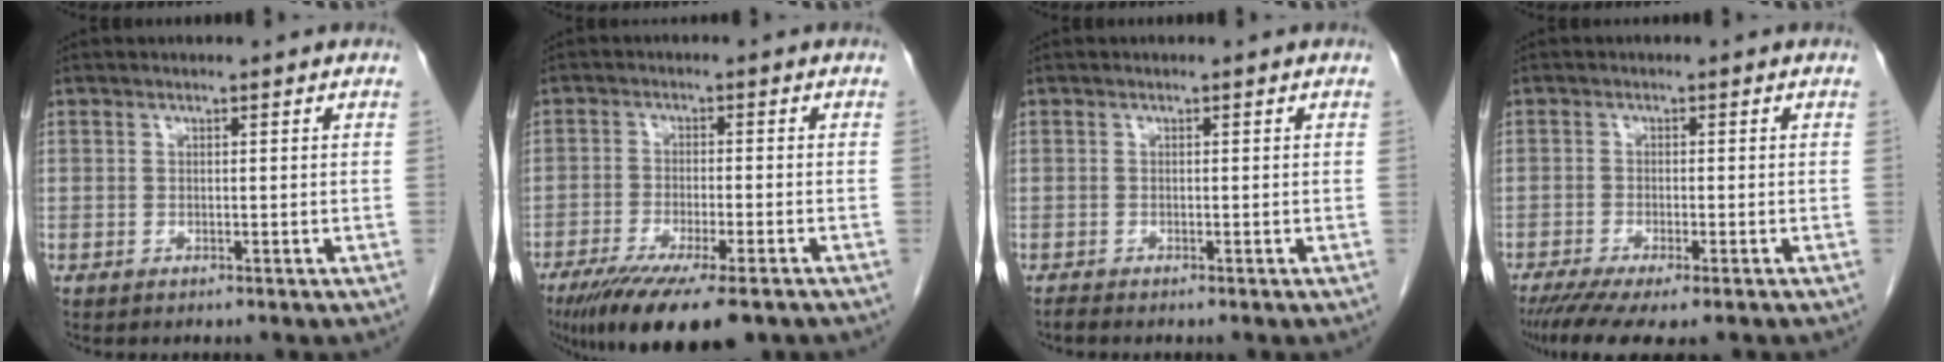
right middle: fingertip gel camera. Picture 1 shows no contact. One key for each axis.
{"total": 14.3, "fx": -10.4, "fy": 2.3, "fz": 9.5, "tx": -0.146, "ty": -0.033, "tz": -0.161}
{"total": 0.5, "fx": -0.5, "fy": -0.1, "fz": 0.1, "tx": -0.006, "ty": -0.001, "tz": -0.012}
{"total": 8.5, "fx": -6.4, "fy": 1.2, "fz": 5.4, "tx": -0.084, "ty": -0.021, "tz": -0.101}